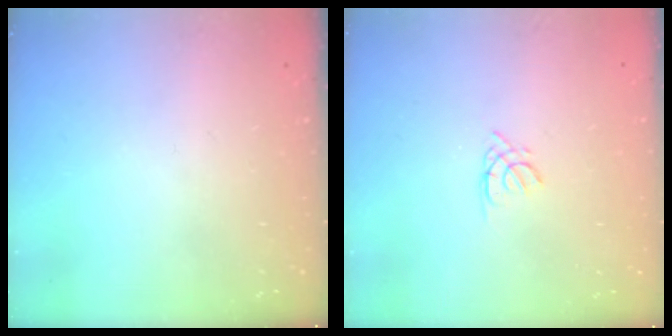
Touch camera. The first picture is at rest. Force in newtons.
{"total": 1.7, "press": 1.7, "slide": 0.3}